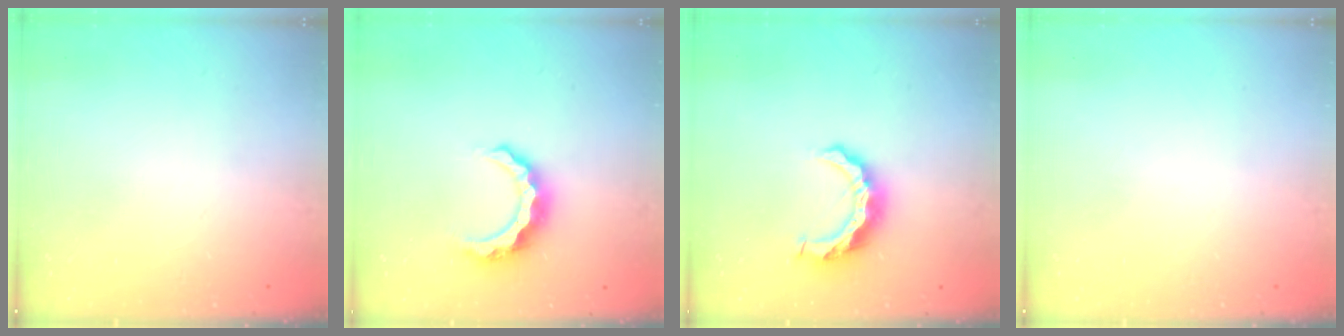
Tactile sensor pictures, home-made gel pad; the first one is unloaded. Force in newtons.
{"total": 7.7, "press": 7.7, "slide": 0.5}
{"total": 9.6, "press": 9.5, "slide": 1.1}
{"total": 0.0}